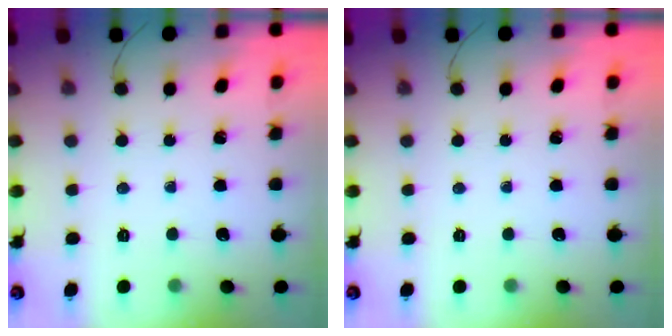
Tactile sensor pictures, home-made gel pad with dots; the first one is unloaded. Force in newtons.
{"total": 0.0}